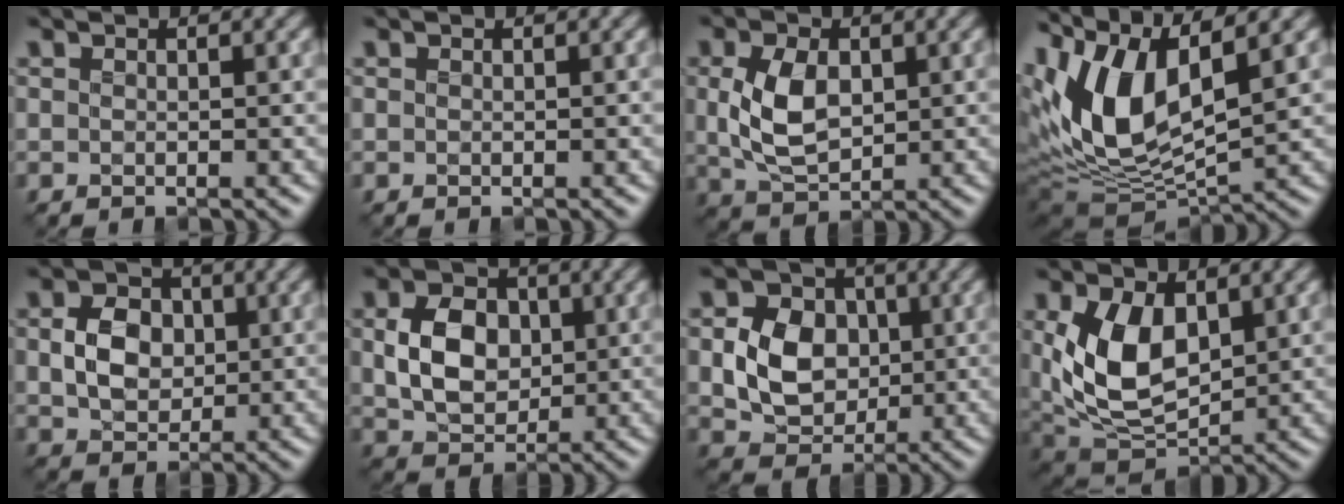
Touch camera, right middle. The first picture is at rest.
{"total": 0.0}
{"total": 4.9, "force": [0.0, 3.0, 3.8], "torque": [-0.087, -0.001, 0.002]}
{"total": 10.5, "force": [2.3, 4.8, 9.1], "torque": [-0.194, 0.002, 0.035]}
{"total": 4.0, "force": [-0.3, 3.1, 2.5], "torque": [-0.052, 0.000, -0.011]}
{"total": 5.6, "force": [-0.1, 4.2, 3.7], "torque": [-0.076, -0.002, -0.003]}
{"total": 6.1, "force": [-0.4, 4.9, 3.7], "torque": [-0.067, 0.001, -0.015]}
{"total": 7.8, "force": [0.8, 4.7, 6.2], "torque": [-0.131, -0.011, 0.012]}